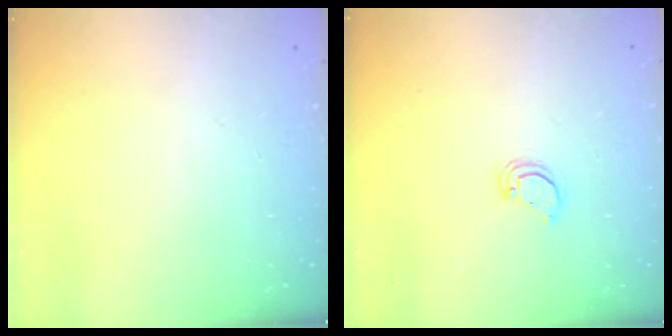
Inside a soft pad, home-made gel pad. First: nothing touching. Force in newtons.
{"total": 2.9, "press": 2.9, "slide": 0.1}